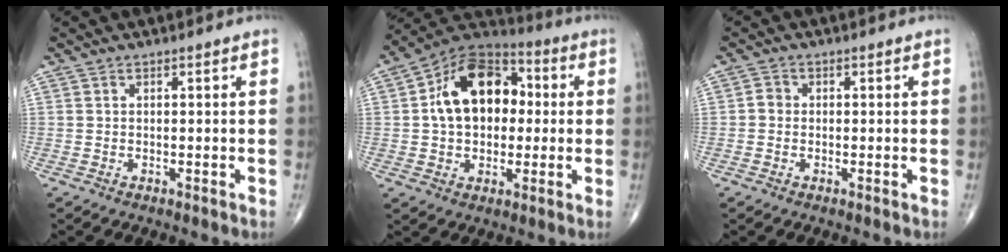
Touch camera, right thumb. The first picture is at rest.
{"total": 17.3, "force": [1.8, 11.9, 12.5], "torque": [-0.166, 0.028, 0.021]}
{"total": 1.7, "force": [-0.2, 1.5, 0.8], "torque": [-0.004, 0.005, -0.008]}